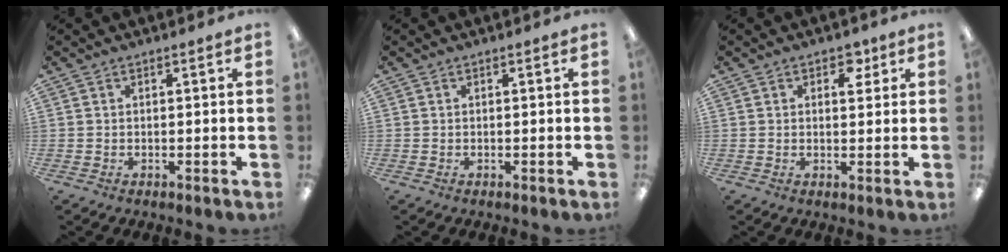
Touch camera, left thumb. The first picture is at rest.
{"total": 0.0}
{"total": 4.0, "force": [2.1, 2.5, 2.3], "torque": [-0.009, -0.010, 0.029]}